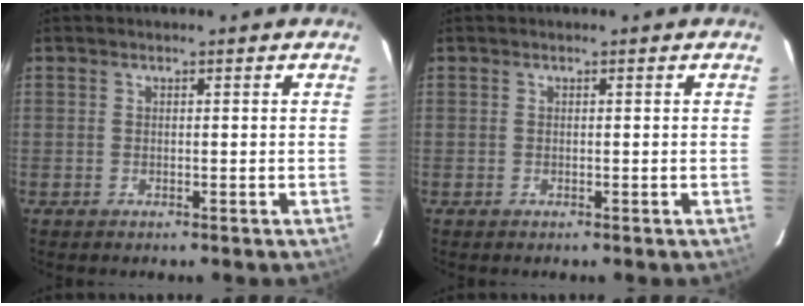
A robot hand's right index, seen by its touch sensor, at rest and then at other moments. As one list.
[{"total": 0.0}]